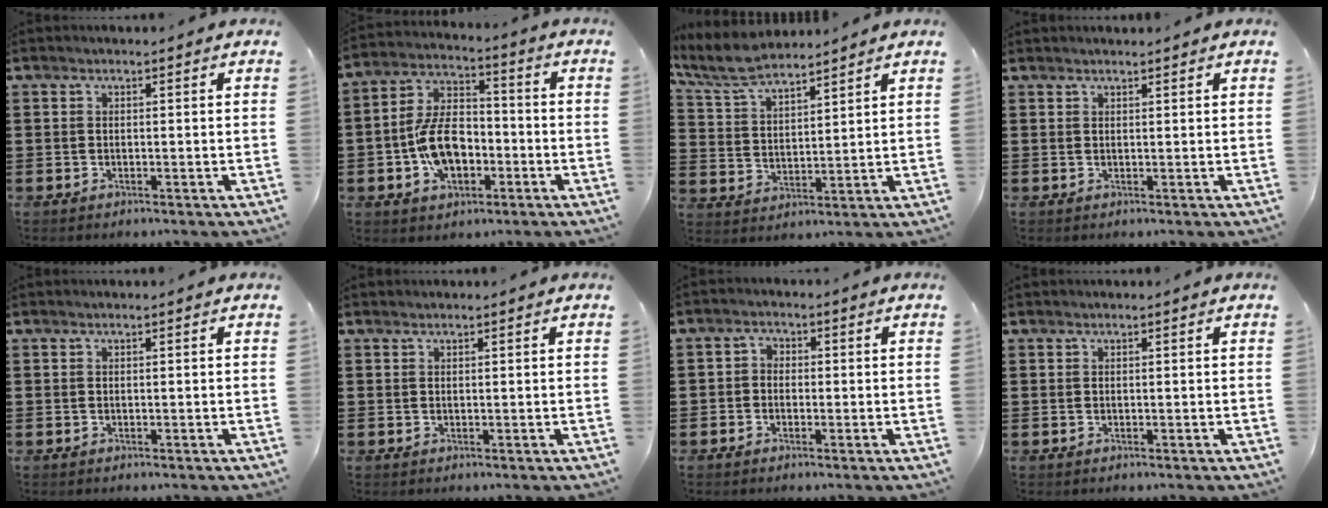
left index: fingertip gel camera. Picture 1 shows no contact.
{"total": 9.9, "force": [-2.7, 6.1, 7.3], "torque": [-0.168, 0.013, -0.054]}
{"total": 7.1, "force": [6.3, 1.5, 3.1], "torque": [-0.081, -0.017, 0.115]}
{"total": 0.8, "force": [0.8, 0.1, 0.0], "torque": [-0.002, -0.001, 0.017]}
{"total": 0.0}
{"total": 0.6, "force": [0.6, 0.2, 0.1], "torque": [-0.004, 0.000, 0.012]}
{"total": 1.6, "force": [-0.7, 1.3, 0.5], "torque": [-0.015, 0.008, -0.018]}
{"total": 1.0, "force": [0.7, 0.0, 0.8], "torque": [-0.015, -0.001, 0.013]}